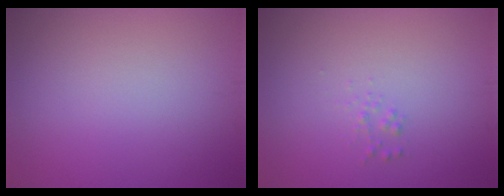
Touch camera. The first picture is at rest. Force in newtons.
{"total": 0.7, "press": 0.7, "slide": 0.0}